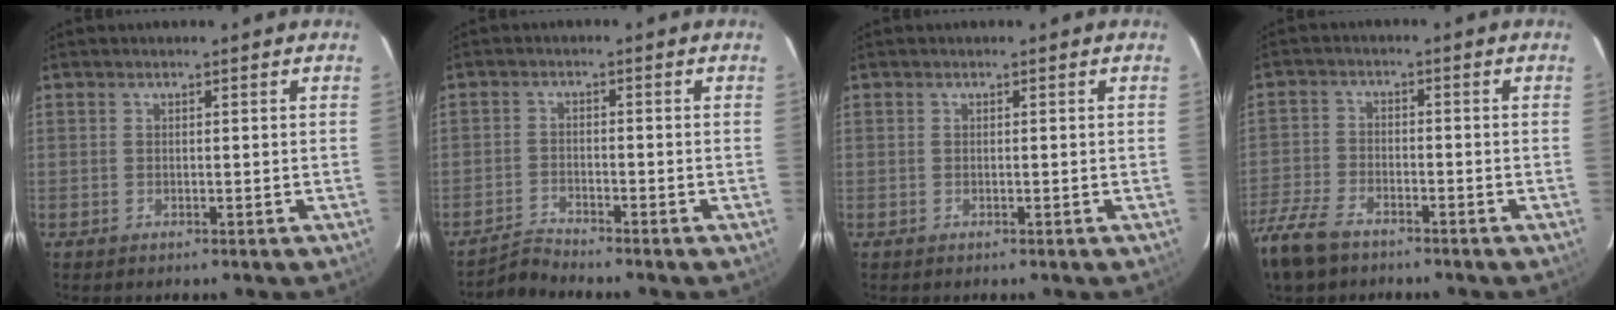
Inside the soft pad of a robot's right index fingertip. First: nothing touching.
{"total": 2.9, "force": [-2.8, -0.6, -0.3], "torque": [-0.008, 0.002, -0.059]}
{"total": 0.0}
{"total": 9.6, "force": [-7.1, 4.4, 4.7], "torque": [-0.130, -0.013, -0.146]}